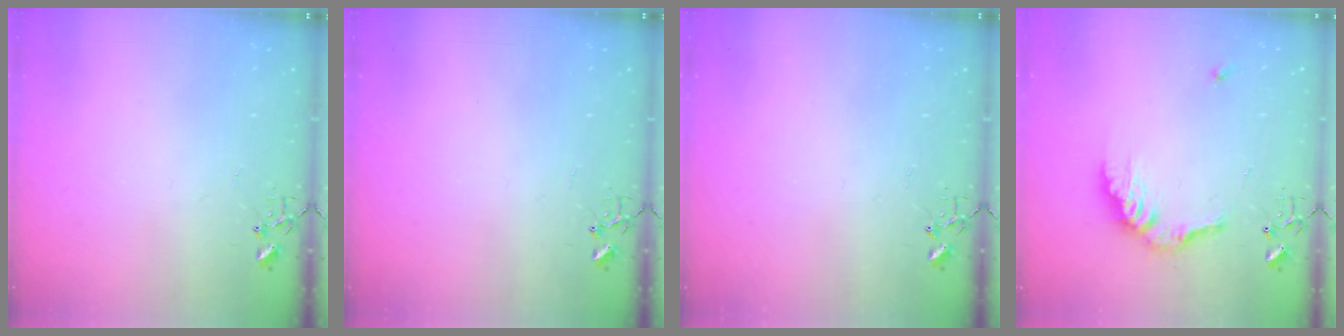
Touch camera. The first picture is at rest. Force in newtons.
{"total": 0.0}
{"total": 0.0}
{"total": 13.3, "press": 13.2, "slide": 1.1}